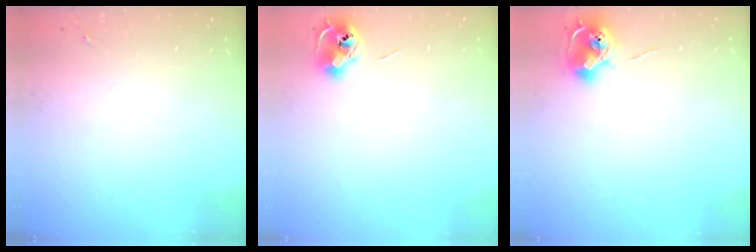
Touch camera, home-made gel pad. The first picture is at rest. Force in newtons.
{"total": 7.4, "press": 7.4, "slide": 0.7}
{"total": 9.6, "press": 9.6, "slide": 0.3}